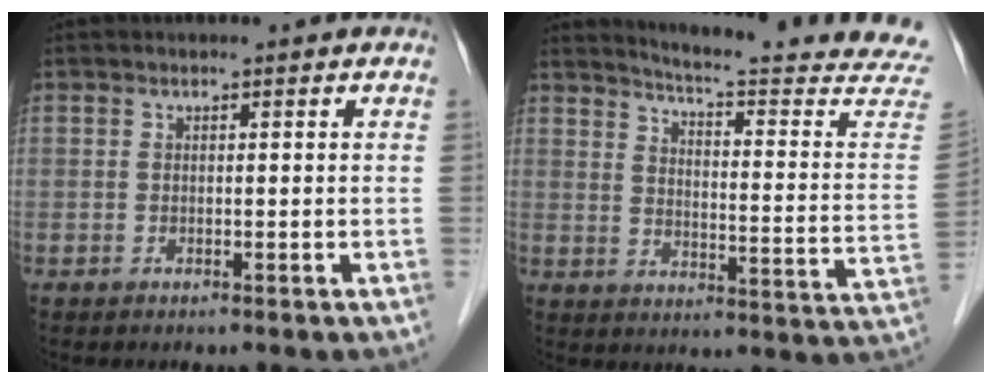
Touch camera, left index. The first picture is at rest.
{"total": 22.1, "force": [20.9, -0.4, 7.0], "torque": [-0.103, -0.124, 0.243]}